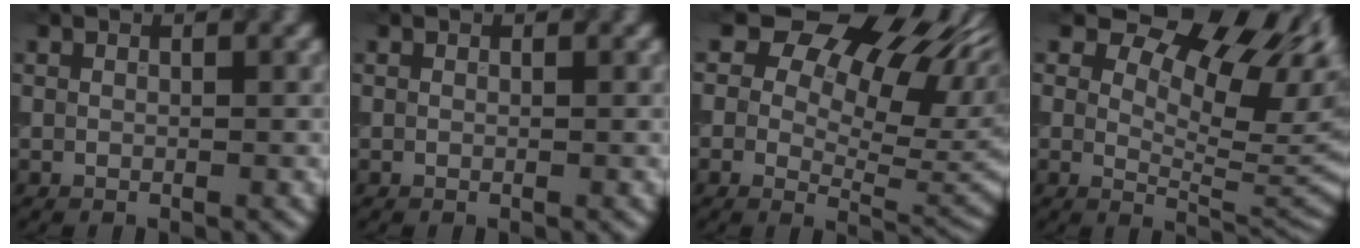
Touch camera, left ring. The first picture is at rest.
{"total": 0.0}
{"total": 12.4, "force": [6.1, 7.1, 8.1], "torque": [-0.093, 0.017, 0.098]}
{"total": 11.8, "force": [6.1, 5.7, 8.3], "torque": [-0.112, 0.010, 0.091]}